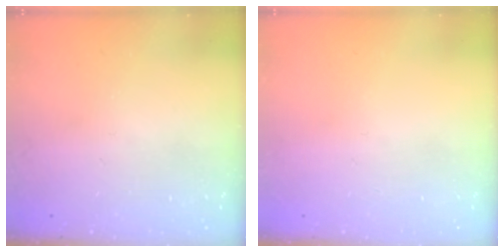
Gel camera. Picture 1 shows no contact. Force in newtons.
{"total": 0.0}